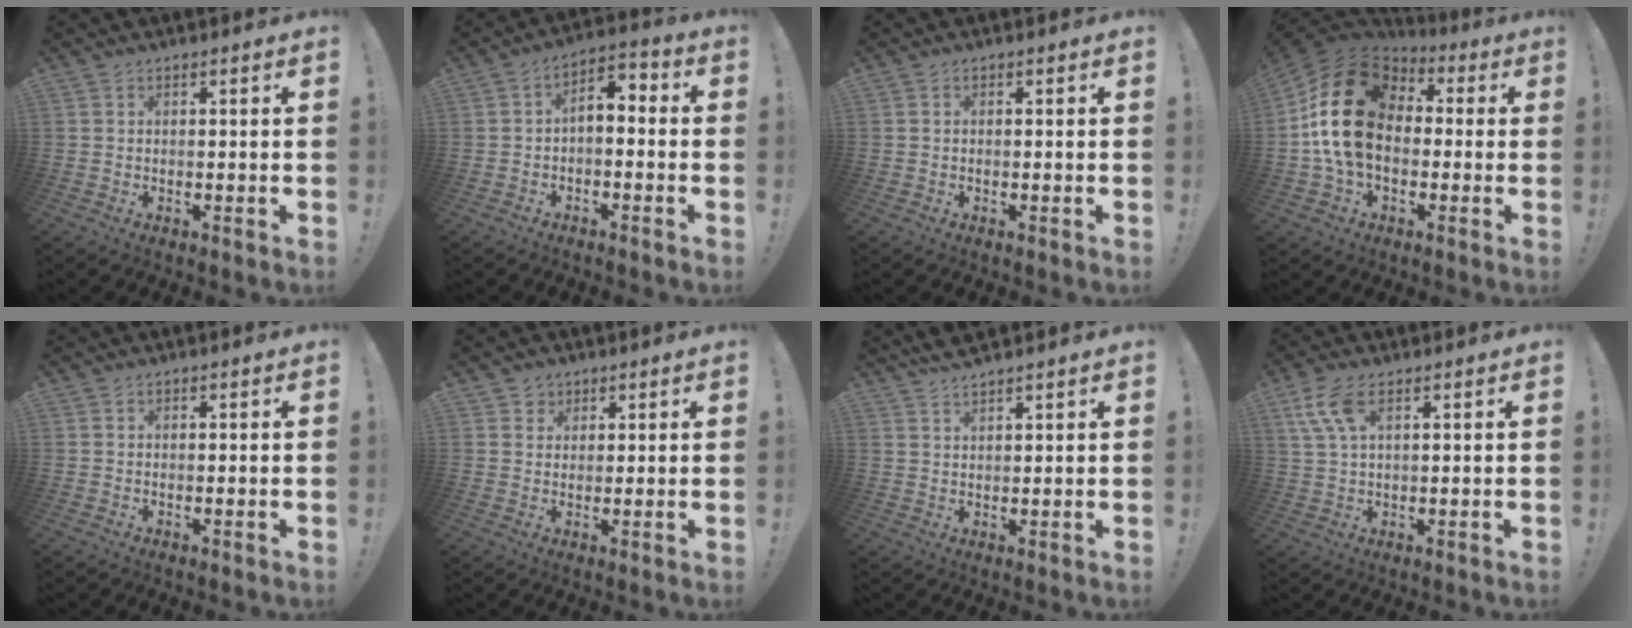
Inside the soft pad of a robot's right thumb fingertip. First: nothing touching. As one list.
[{"total": 4.6, "force": [-1.9, 2.7, 3.2], "torque": [-0.045, 0.014, -0.035]}, {"total": 0.0}, {"total": 21.8, "force": [1.7, 15.1, 15.6], "torque": [-0.288, 0.018, 0.038]}, {"total": 0.0}, {"total": 2.9, "force": [1.5, 2.5, 0.1], "torque": [0.010, -0.011, 0.025]}, {"total": 3.6, "force": [3.3, 0.2, 1.4], "torque": [-0.035, -0.016, 0.062]}, {"total": 7.7, "force": [3.6, 3.2, 6.0], "torque": [-0.118, -0.004, 0.068]}]